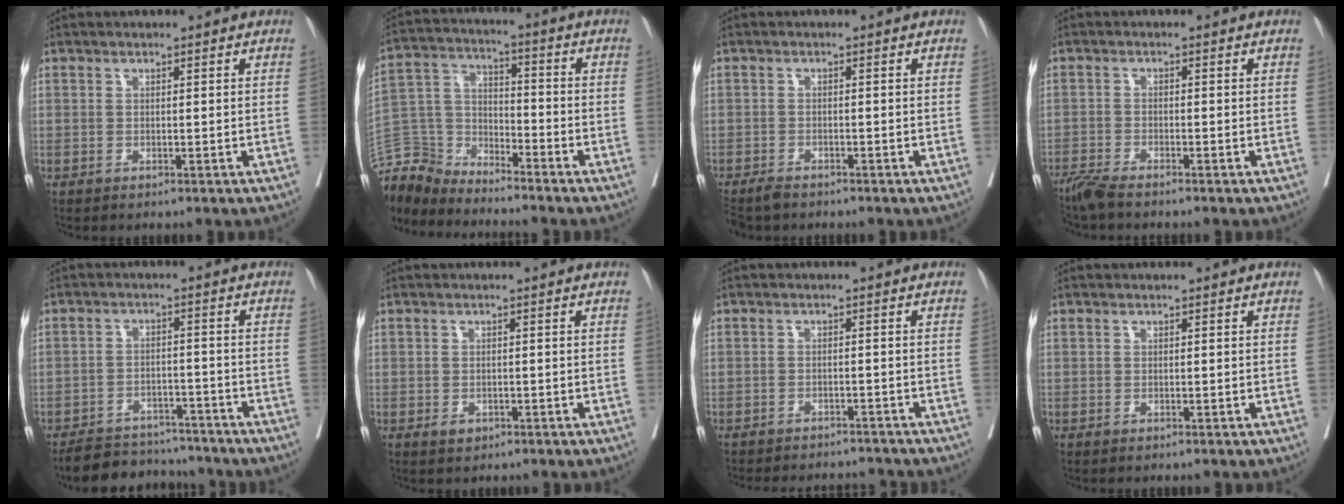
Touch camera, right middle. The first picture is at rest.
{"total": 10.3, "force": [-10.2, 1.3, 0.0], "torque": [-0.002, 0.026, -0.206]}
{"total": 3.4, "force": [-3.0, 1.2, 1.2], "torque": [-0.019, -0.008, -0.052]}
{"total": 3.2, "force": [-2.8, -0.1, 1.4], "torque": [-0.030, -0.010, -0.058]}
{"total": 9.3, "force": [-8.6, 3.1, 1.7], "torque": [-0.016, 0.007, -0.124]}
{"total": 1.0, "force": [-0.2, 0.6, 0.8], "torque": [-0.012, 0.001, 0.004]}
{"total": 9.8, "force": [-9.2, 2.0, 2.5], "torque": [-0.044, 0.005, -0.109]}
{"total": 0.0}